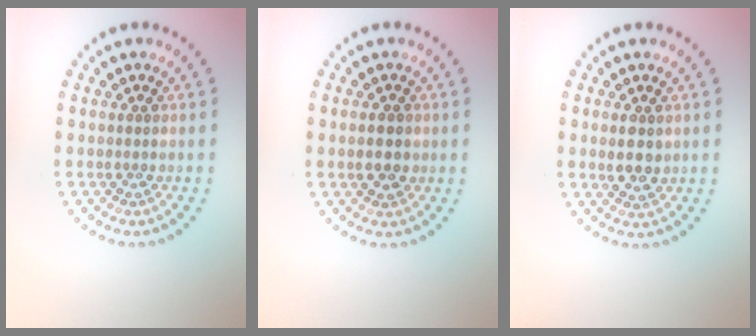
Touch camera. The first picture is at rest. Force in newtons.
{"total": 1.9, "press": 1.8, "slide": 0.2}
{"total": 2.0, "press": 2.0, "slide": 0.6}